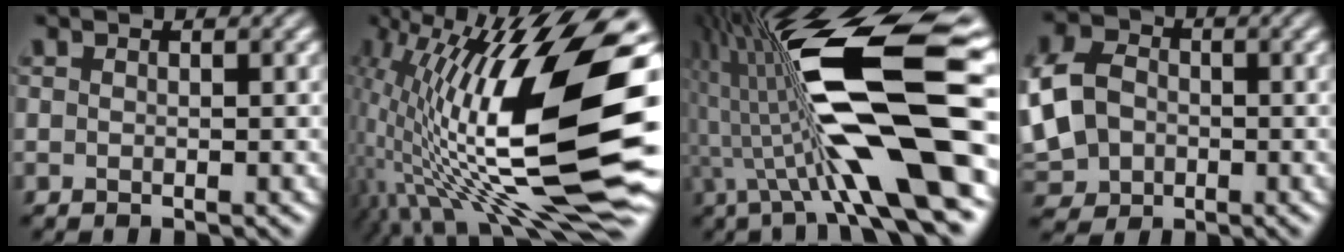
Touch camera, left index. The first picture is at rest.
{"total": 18.4, "force": [-0.6, 5.8, 17.5], "torque": [-0.323, 0.002, -0.017]}
{"total": 15.3, "force": [-1.4, 3.4, 14.9], "torque": [-0.258, 0.026, -0.026]}
{"total": 8.5, "force": [-1.2, 6.7, 5.1], "torque": [-0.132, -0.006, -0.026]}